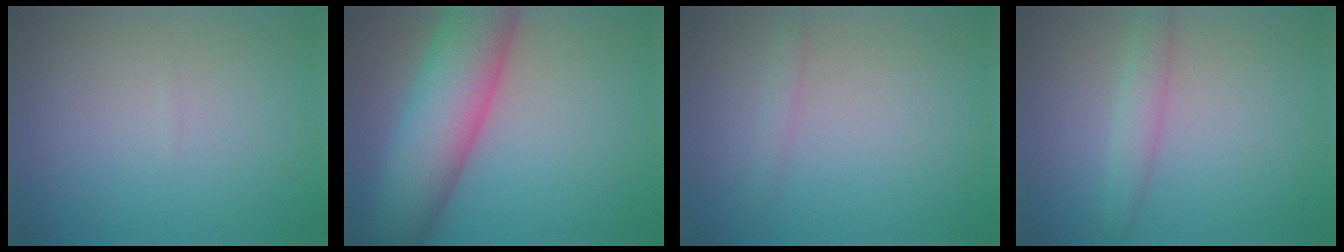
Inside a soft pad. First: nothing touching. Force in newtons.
{"total": 10.3, "press": 10.3, "slide": 0.7}
{"total": 0.8, "press": 0.8, "slide": 0.0}
{"total": 2.2, "press": 2.2, "slide": 0.1}